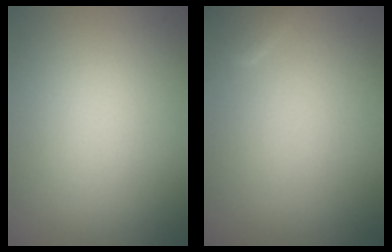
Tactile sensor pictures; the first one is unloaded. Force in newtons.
{"total": 1.1, "press": 1.1, "slide": 0.1}